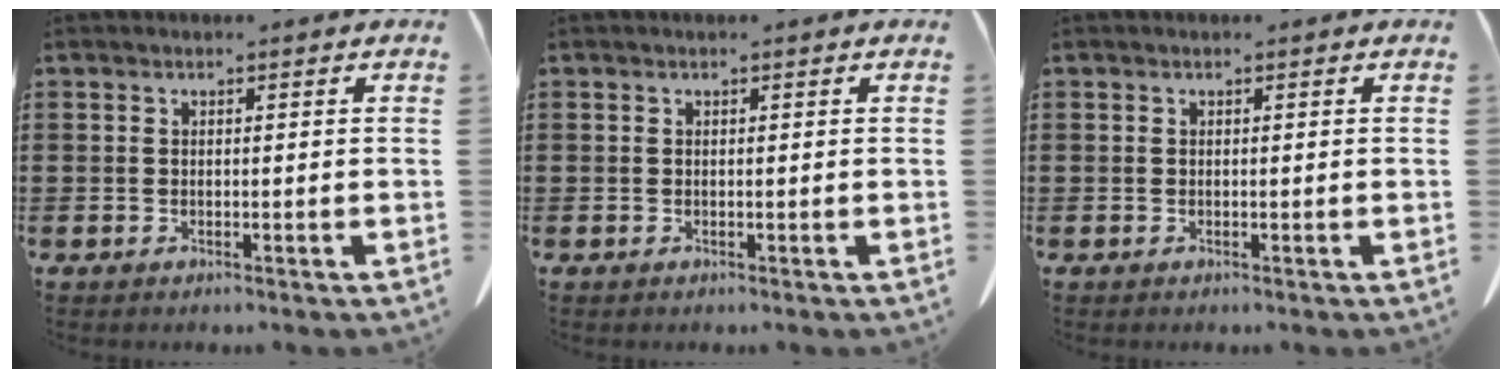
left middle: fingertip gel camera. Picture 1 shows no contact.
{"total": 0.0}
{"total": 0.0}